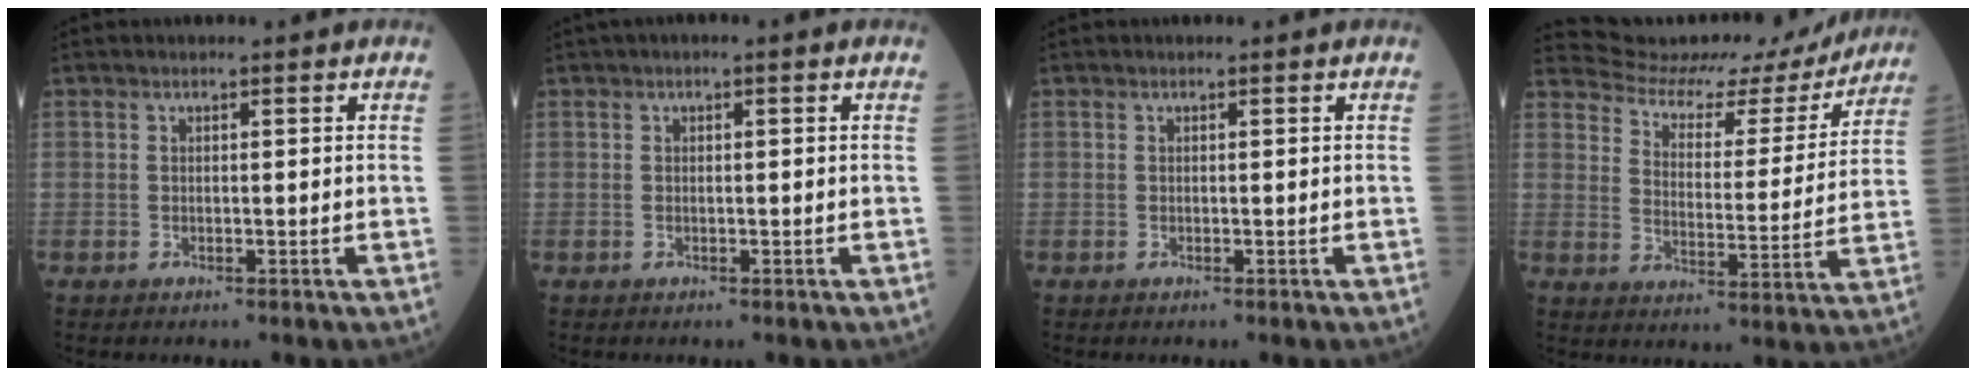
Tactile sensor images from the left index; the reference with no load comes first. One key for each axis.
{"total": 1.0, "fx": 0.2, "fy": 0.1, "fz": 1.0, "tx": -0.023, "ty": 0.008, "tz": 0.007}
{"total": 0.0}
{"total": 17.5, "fx": 17.0, "fy": 4.1, "fz": 1.5, "tx": -0.014, "ty": -0.030, "tz": 0.219}